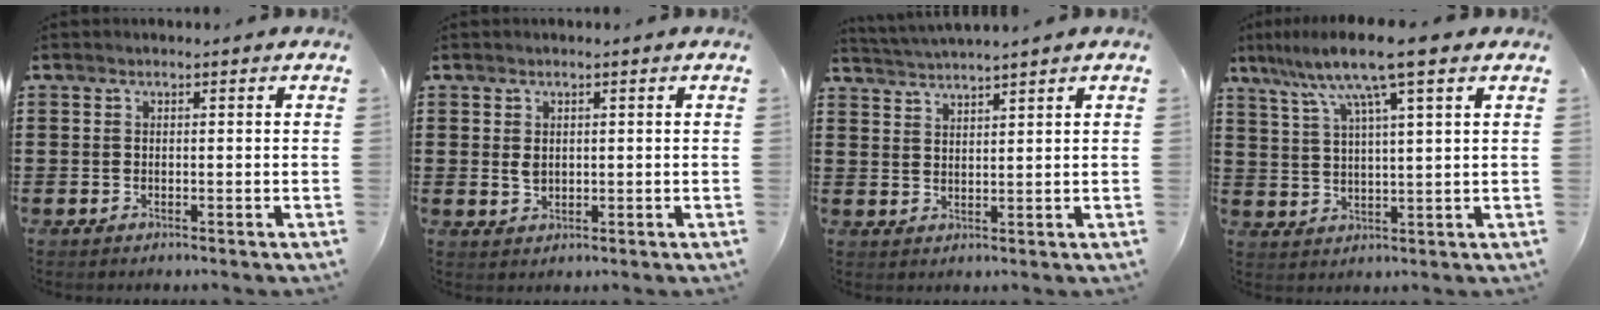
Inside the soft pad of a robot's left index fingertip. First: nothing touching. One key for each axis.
{"total": 1.7, "fx": 0.3, "fy": 1.2, "fz": 1.1, "tx": -0.025, "ty": 0.006, "tz": 0.006}
{"total": 2.2, "fx": 2.2, "fy": -0.6, "fz": 0.0, "tx": -0.008, "ty": -0.008, "tz": 0.040}
{"total": 9.5, "fx": 6.3, "fy": 0.2, "fz": 7.2, "tx": -0.154, "ty": -0.014, "tz": 0.106}